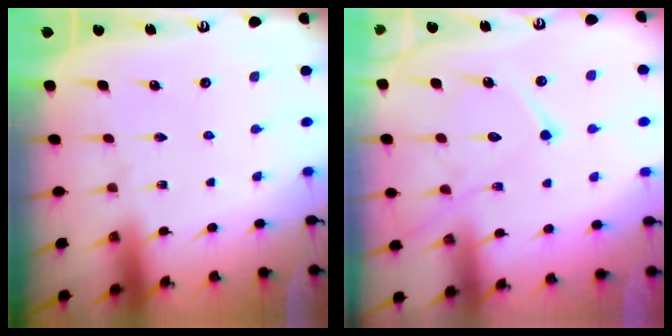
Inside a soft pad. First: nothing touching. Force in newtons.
{"total": 14.4, "press": 14.3, "slide": 1.4}